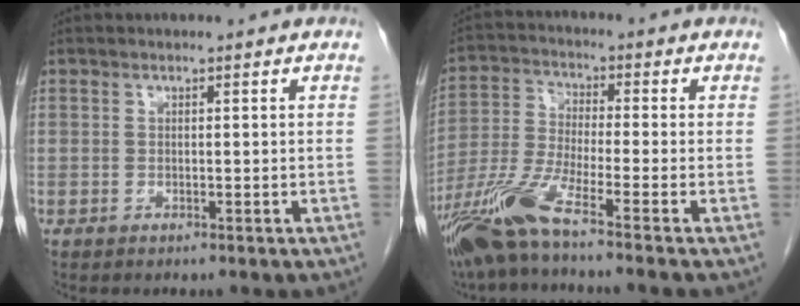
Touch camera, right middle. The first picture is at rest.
{"total": 9.4, "force": [-6.7, -1.3, 6.5], "torque": [-0.142, -0.032, -0.135]}